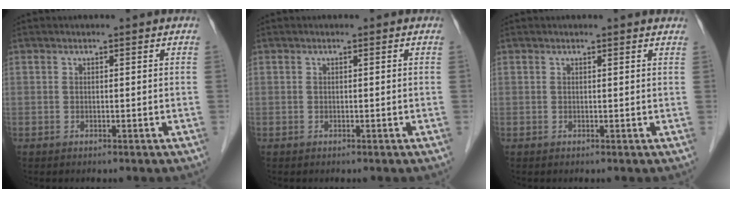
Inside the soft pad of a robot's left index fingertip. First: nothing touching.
{"total": 0.0}
{"total": 2.0, "force": [2.0, -0.1, 0.6], "torque": [-0.012, 0.003, 0.015]}